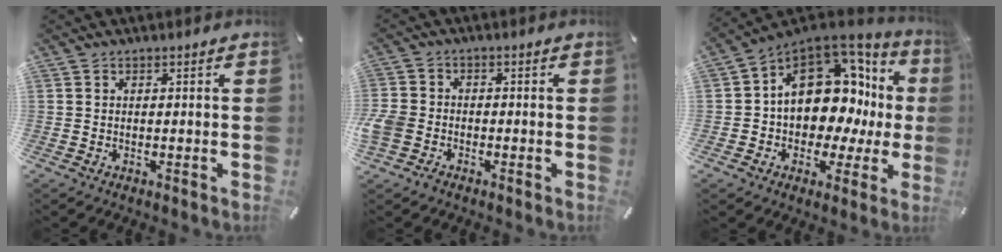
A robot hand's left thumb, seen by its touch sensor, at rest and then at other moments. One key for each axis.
{"total": 4.1, "fx": -2.2, "fy": 3.2, "fz": 1.5, "tx": -0.036, "ty": 0.010, "tz": -0.042}
{"total": 17.9, "fx": 4.9, "fy": 12.6, "fz": 11.8, "tx": -0.176, "ty": -0.041, "tz": 0.088}